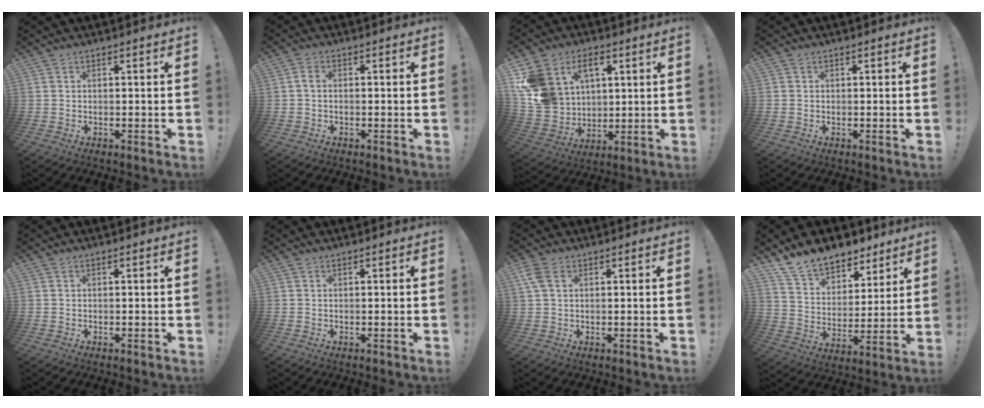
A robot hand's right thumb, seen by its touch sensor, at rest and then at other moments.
{"total": 1.5, "force": [-0.3, 0.9, 1.1], "torque": [-0.019, 0.008, -0.005]}
{"total": 15.6, "force": [6.7, 12.0, 7.4], "torque": [-0.159, -0.033, 0.133]}
{"total": 0.6, "force": [0.1, 0.5, -0.4], "torque": [0.007, 0.002, 0.002]}
{"total": 0.0}
{"total": 0.0}
{"total": 4.2, "force": [1.7, 2.6, 2.9], "torque": [-0.058, 0.000, 0.032]}
{"total": 13.2, "force": [11.1, 6.4, 3.4], "torque": [-0.071, -0.083, 0.209]}